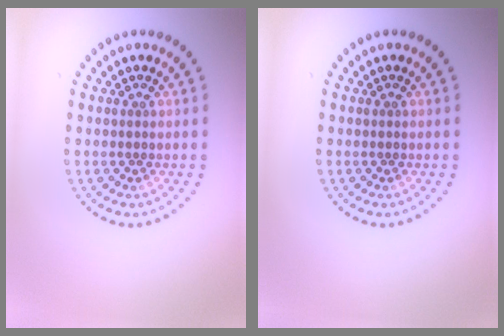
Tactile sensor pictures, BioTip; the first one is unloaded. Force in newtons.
{"total": 0.0}